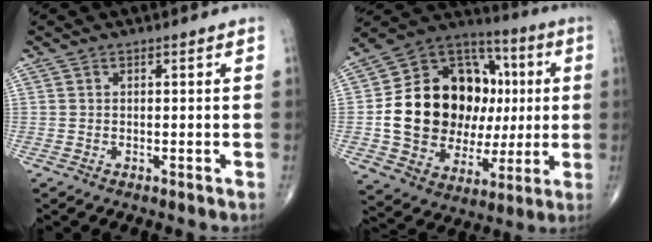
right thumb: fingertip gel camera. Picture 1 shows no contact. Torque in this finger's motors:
{"motor_torque": [0.15, 3.77, 1.90, 0.07, 0.20]}